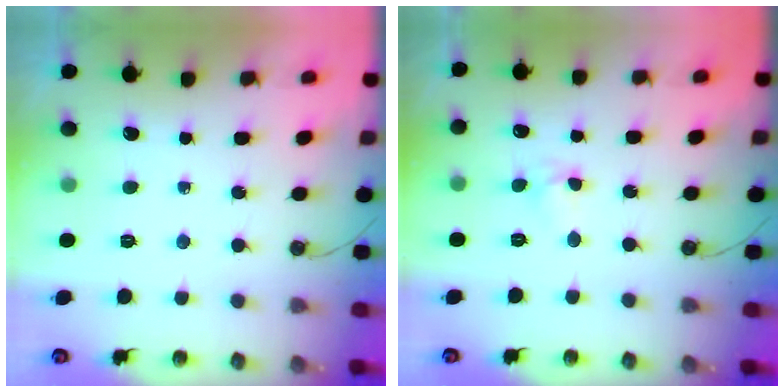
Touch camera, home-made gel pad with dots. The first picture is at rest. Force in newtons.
{"total": 4.7, "press": 4.7, "slide": 0.5}